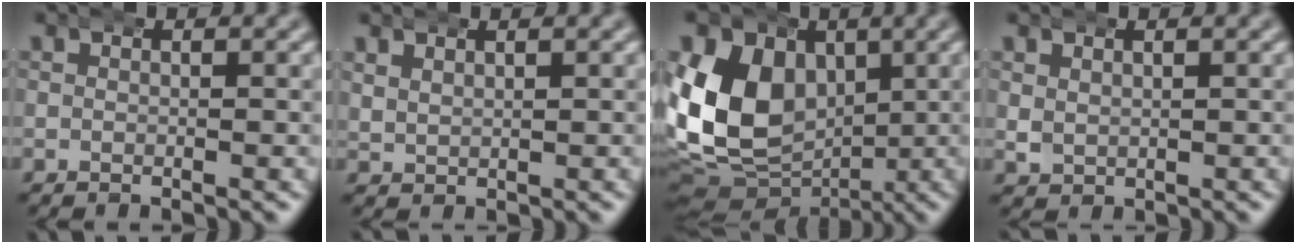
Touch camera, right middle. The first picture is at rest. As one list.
[{"total": 1.6, "force": [1.4, 0.7, 0.4], "torque": [-0.014, -0.004, 0.036]}, {"total": 13.8, "force": [0.8, 11.2, 8.1], "torque": [-0.171, -0.034, 0.027]}, {"total": 1.0, "force": [0.7, 0.6, 0.3], "torque": [-0.019, -0.007, 0.025]}]